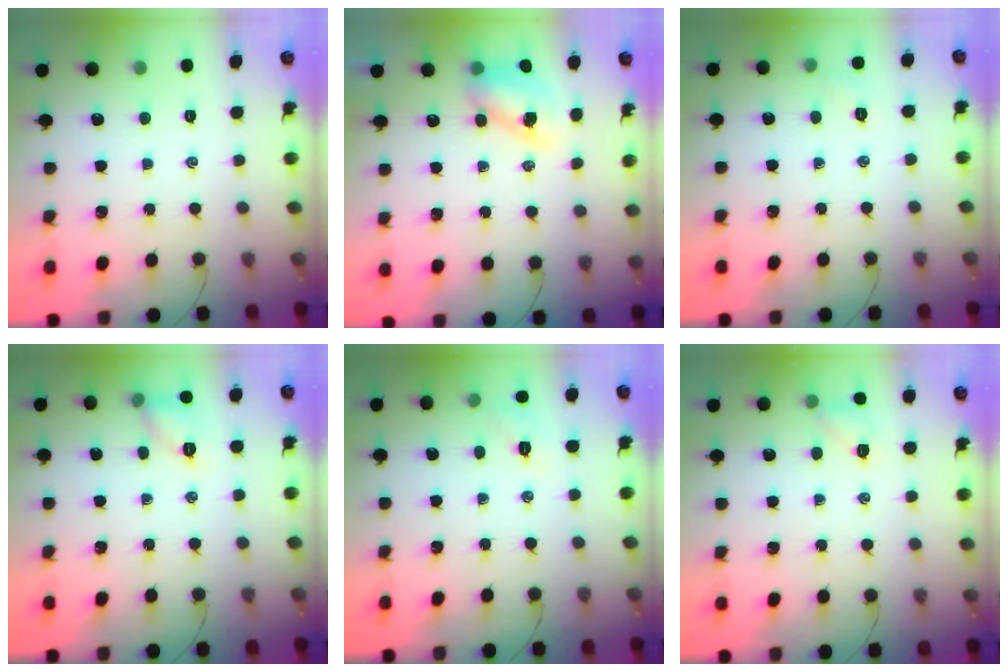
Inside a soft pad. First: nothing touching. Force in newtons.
{"total": 8.1, "press": 8.0, "slide": 1.3}
{"total": 3.0, "press": 2.9, "slide": 0.8}
{"total": 7.4, "press": 7.4, "slide": 0.5}
{"total": 5.1, "press": 5.0, "slide": 1.3}
{"total": 5.4, "press": 5.1, "slide": 1.6}